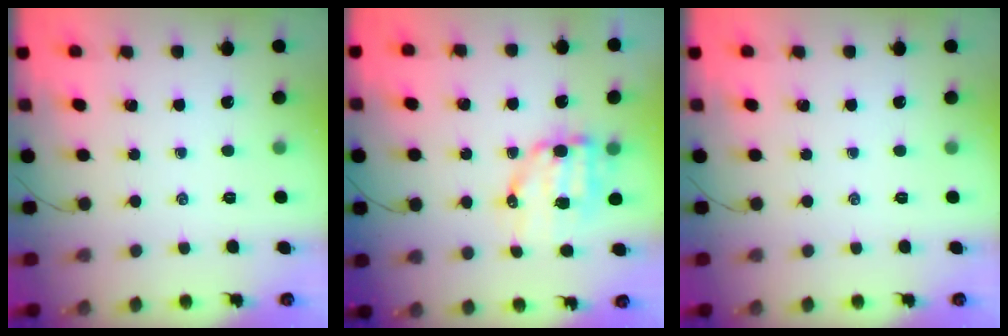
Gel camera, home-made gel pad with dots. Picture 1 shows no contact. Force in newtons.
{"total": 9.1, "press": 8.9, "slide": 1.9}
{"total": 0.0}